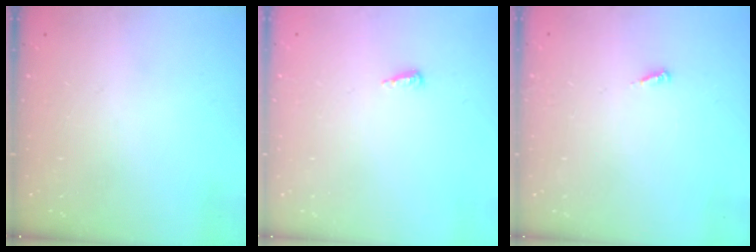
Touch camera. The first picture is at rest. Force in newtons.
{"total": 4.1, "press": 4.1, "slide": 0.4}
{"total": 2.1, "press": 2.1, "slide": 0.1}